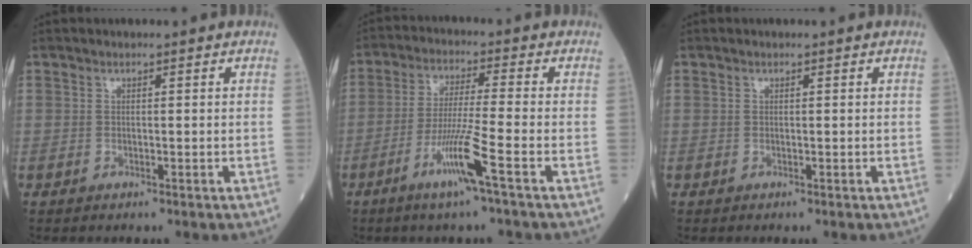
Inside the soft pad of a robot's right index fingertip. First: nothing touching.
{"total": 8.3, "force": [-4.0, -1.2, 7.2], "torque": [-0.141, -0.016, -0.082]}
{"total": 0.0}